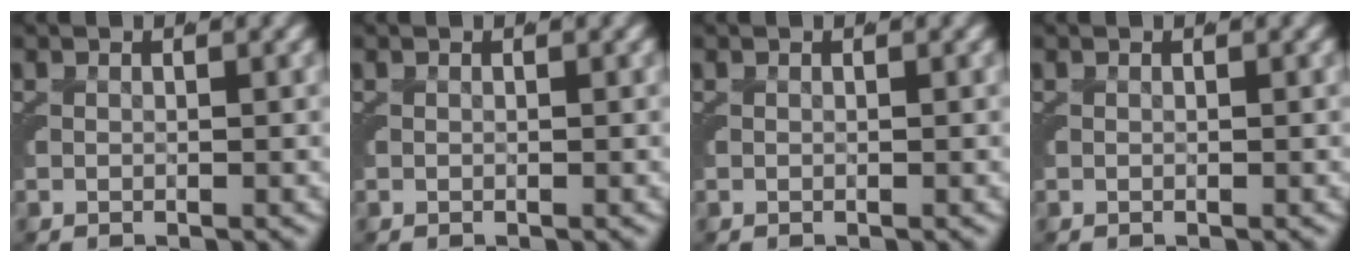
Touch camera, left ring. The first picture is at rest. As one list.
[{"total": 0.0}, {"total": 0.0}, {"total": 0.0}]